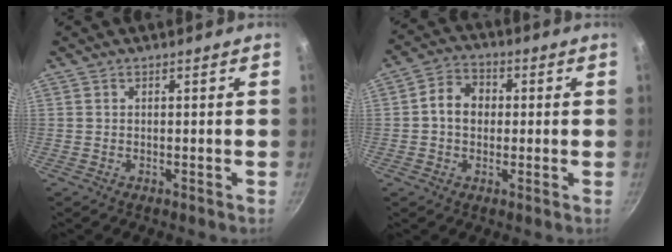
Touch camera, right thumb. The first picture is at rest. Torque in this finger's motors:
{"motor_torque": [-0.21, 0.34, -0.07, -0.03, 0.06]}